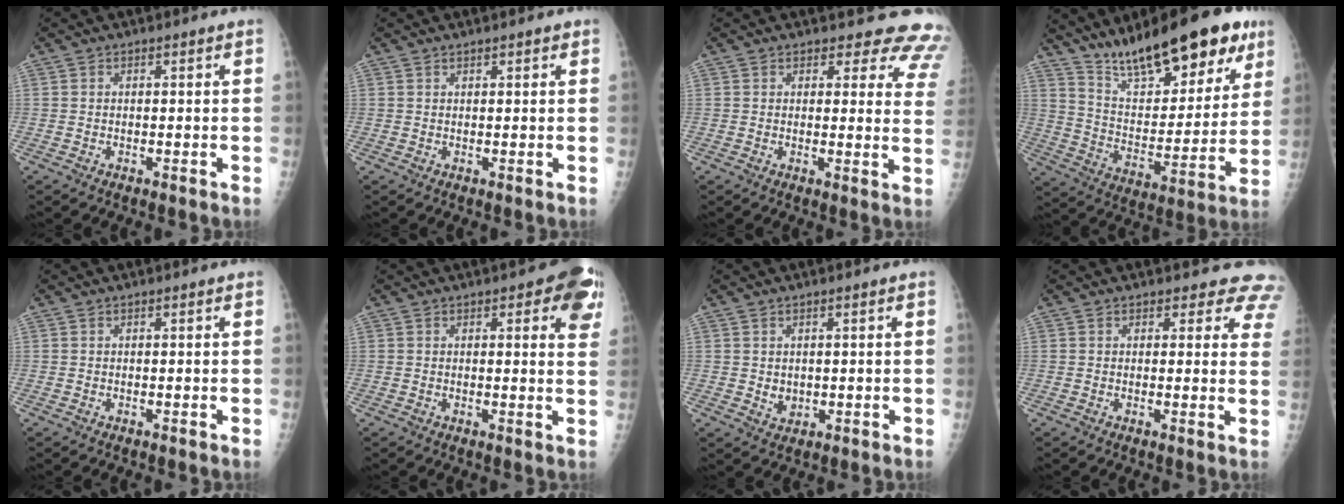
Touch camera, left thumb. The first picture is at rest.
{"total": 1.1, "force": [0.8, 0.4, 0.7], "torque": [-0.007, -0.002, 0.010]}
{"total": 11.9, "force": [10.9, 4.3, 2.5], "torque": [0.032, -0.071, 0.088]}
{"total": 23.7, "force": [16.5, 7.9, 15.1], "torque": [-0.191, -0.066, 0.268]}
{"total": 0.0}
{"total": 9.0, "force": [4.1, 3.1, 7.3], "torque": [-0.053, -0.011, 0.038]}
{"total": 2.3, "force": [0.3, 1.9, 1.3], "torque": [-0.015, -0.005, 0.014]}
{"total": 7.6, "force": [6.8, 3.3, 1.2], "torque": [0.043, -0.026, 0.047]}